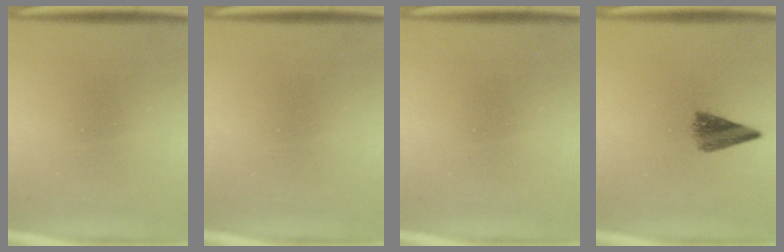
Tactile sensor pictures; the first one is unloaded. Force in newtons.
{"total": 0.0}
{"total": 0.0}
{"total": 4.0}